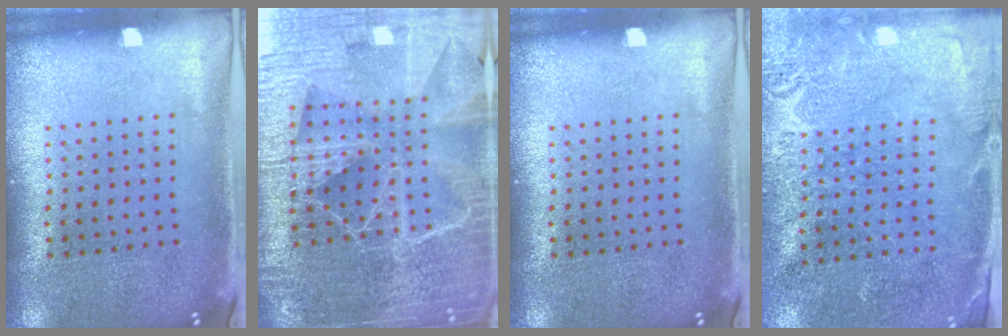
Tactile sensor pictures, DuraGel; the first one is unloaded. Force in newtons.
{"total": 6.1, "press": 5.3, "slide": 3.0}
{"total": 0.0}
{"total": 2.8, "press": 2.7, "slide": 0.5}